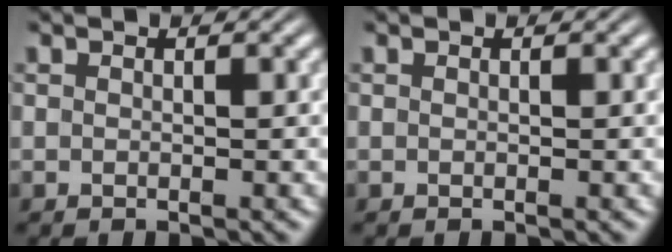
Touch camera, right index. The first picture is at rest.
{"total": 0.0}